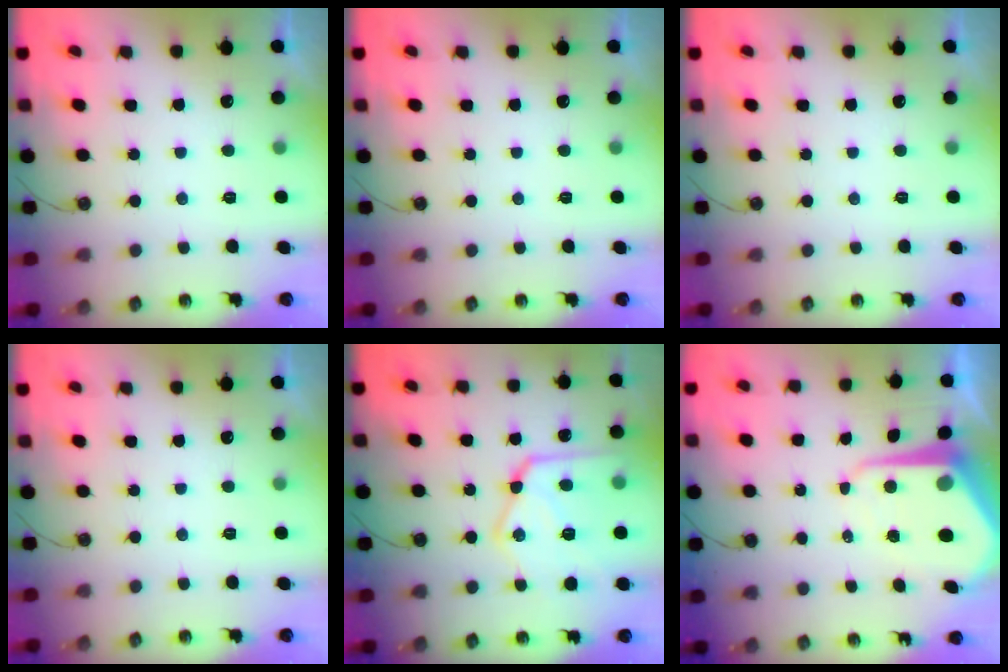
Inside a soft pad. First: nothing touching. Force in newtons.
{"total": 0.0}
{"total": 0.0}
{"total": 0.0}
{"total": 20.2, "press": 20.1, "slide": 1.6}
{"total": 10.8, "press": 10.7, "slide": 1.0}